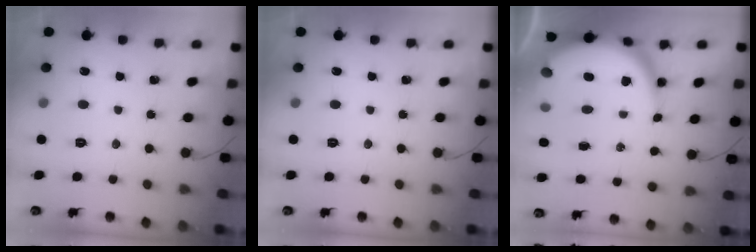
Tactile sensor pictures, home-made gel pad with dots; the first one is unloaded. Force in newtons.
{"total": 0.0}
{"total": 14.9, "press": 14.8, "slide": 1.6}